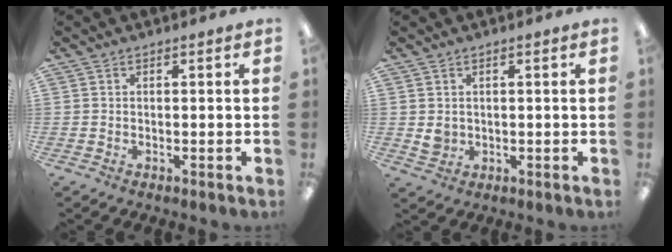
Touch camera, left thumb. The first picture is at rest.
{"total": 2.5, "force": [0.7, 2.3, 0.8], "torque": [-0.001, -0.005, 0.010]}